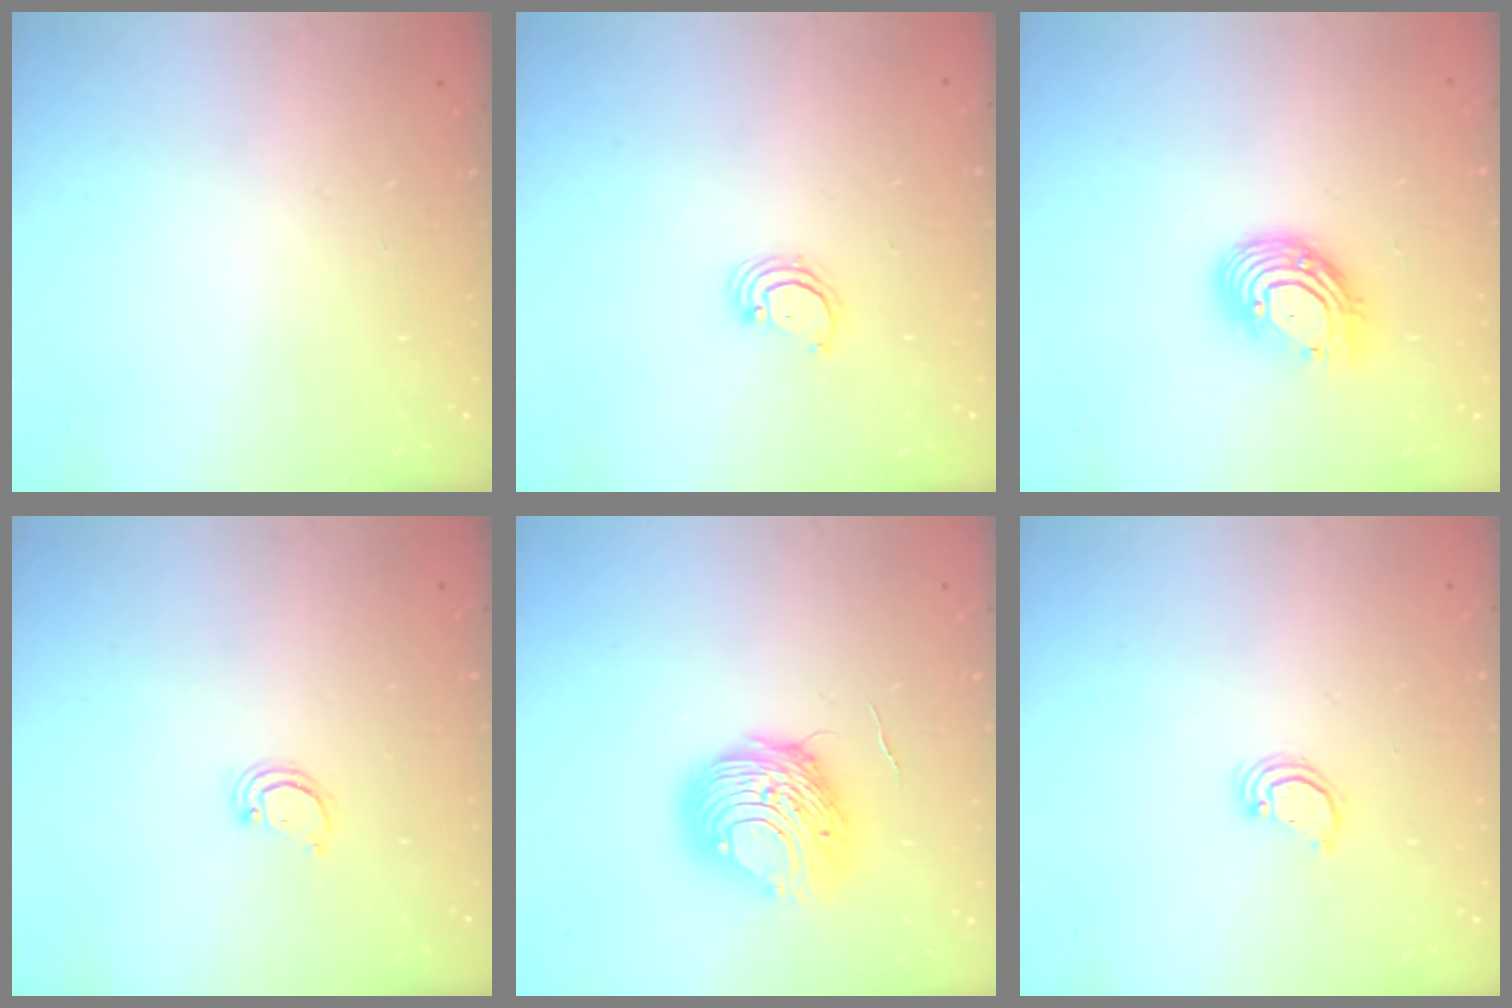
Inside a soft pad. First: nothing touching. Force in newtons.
{"total": 2.8, "press": 2.8, "slide": 0.2}
{"total": 11.1, "press": 11.1, "slide": 0.7}
{"total": 2.4, "press": 2.4, "slide": 0.2}
{"total": 9.6, "press": 9.6, "slide": 0.8}
{"total": 2.8, "press": 2.8, "slide": 0.2}